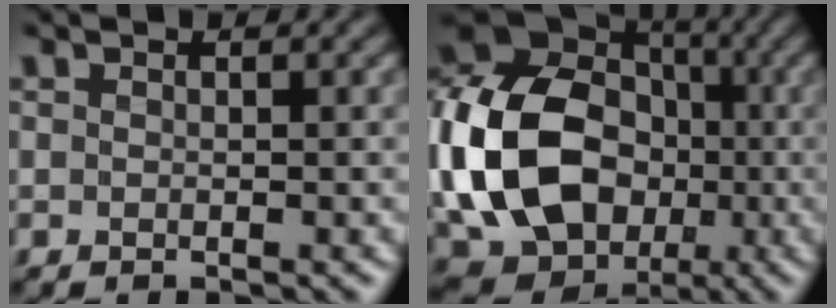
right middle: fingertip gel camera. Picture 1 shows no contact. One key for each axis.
{"total": 17.1, "fx": -1.9, "fy": 13.9, "fz": 9.8, "tx": -0.234, "ty": -0.001, "tz": -0.032}